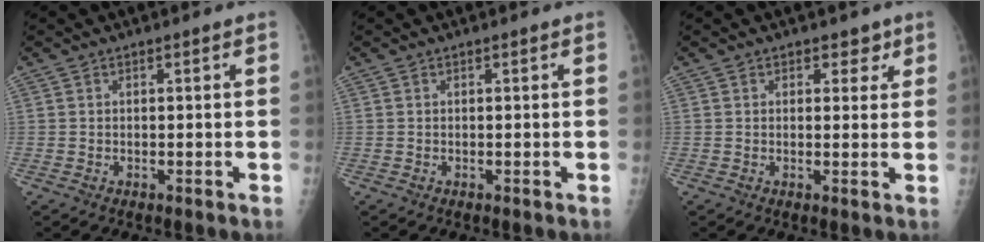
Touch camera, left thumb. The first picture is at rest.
{"total": 0.0}
{"total": 2.7, "force": [1.6, 2.0, 1.0], "torque": [0.015, -0.008, 0.016]}